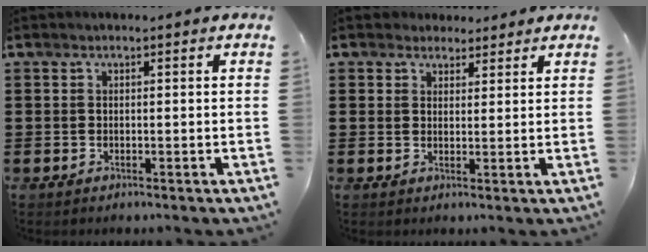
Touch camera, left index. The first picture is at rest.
{"total": 2.8, "force": [2.4, 1.5, 0.0], "torque": [-0.010, 0.008, 0.046]}